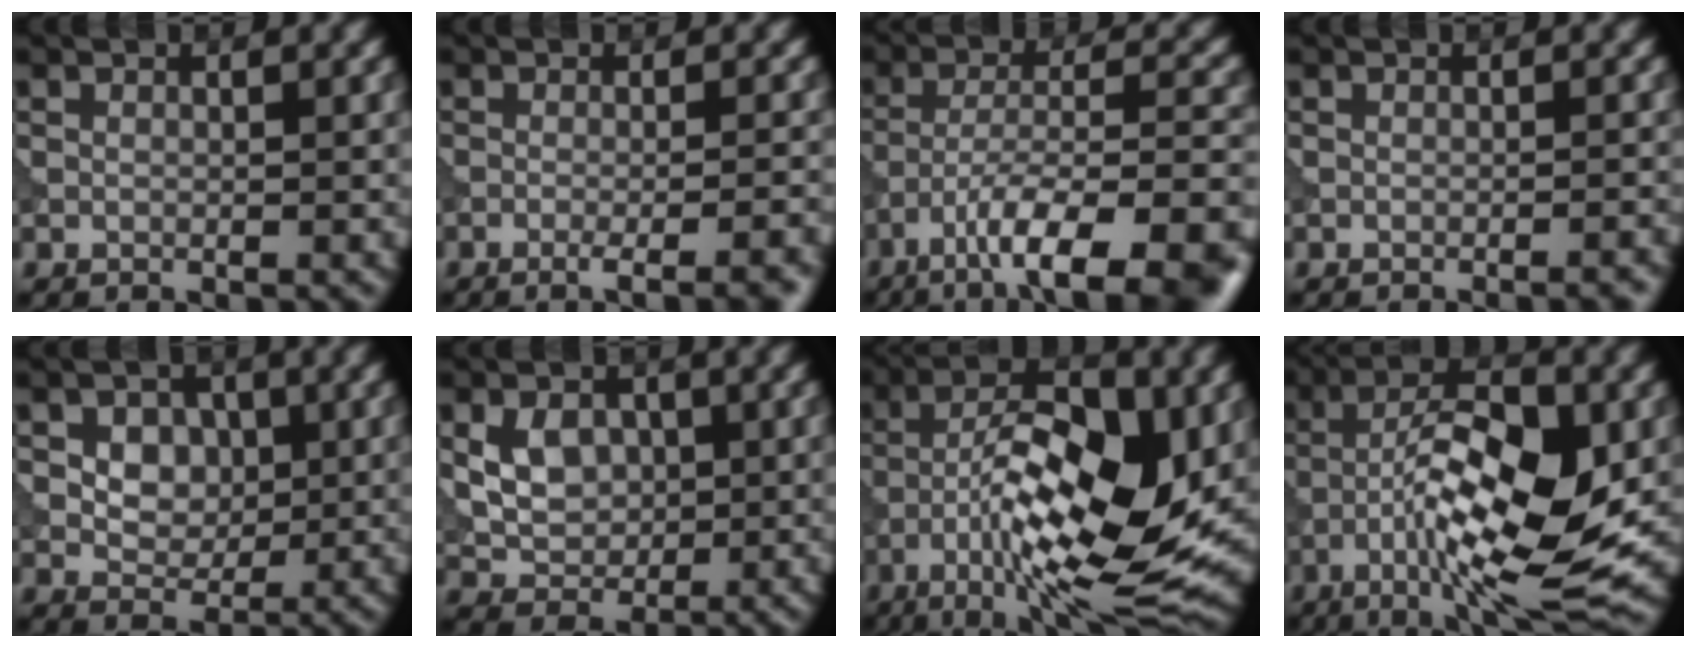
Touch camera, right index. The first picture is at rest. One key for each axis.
{"total": 5.1, "fx": -2.2, "fy": 1.6, "fz": 4.3, "tx": -0.024, "ty": 0.009, "tz": -0.024}
{"total": 12.8, "fx": -8.5, "fy": 3.4, "fz": 9.0, "tx": -0.146, "ty": 0.003, "tz": -0.126}
{"total": 1.1, "fx": -0.7, "fy": -0.1, "fz": 0.9, "tx": -0.004, "ty": -0.005, "tz": -0.010}
{"total": 4.7, "fx": 1.2, "fy": 3.6, "fz": 2.8, "tx": -0.048, "ty": -0.002, "tz": 0.020}
{"total": 4.1, "fx": 0.4, "fy": 3.1, "fz": 2.6, "tx": -0.050, "ty": -0.007, "tz": 0.009}
{"total": 14.5, "fx": -3.8, "fy": 4.7, "fz": 13.1, "tx": -0.206, "ty": 0.012, "tz": -0.065}
{"total": 11.5, "fx": -3.5, "fy": 3.1, "fz": 10.5, "tx": -0.172, "ty": 0.010, "tz": -0.061}